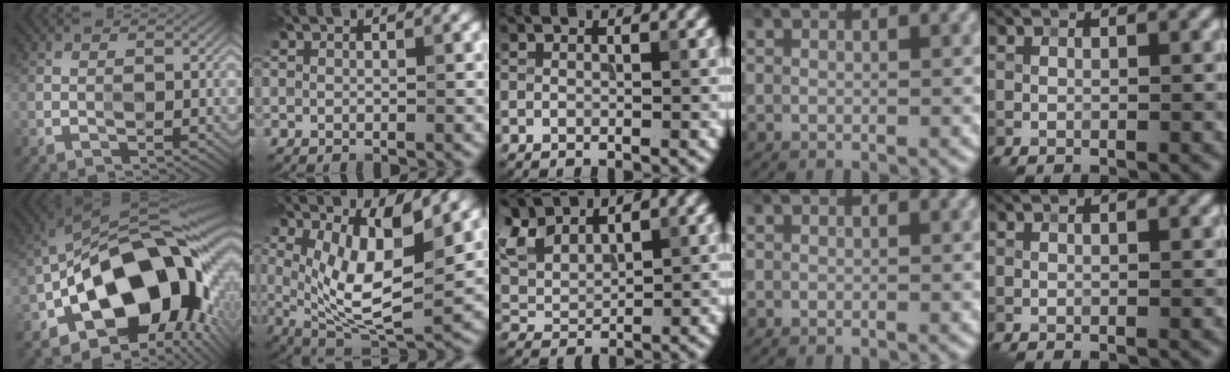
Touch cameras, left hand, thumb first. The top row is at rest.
{"thumb": {"total": 18.3, "force": [-5.6, 10.8, 13.6], "torque": [-0.191, 0.004, -0.093]}, "index": {"total": 7.4, "force": [2.1, 2.2, 6.7], "torque": [-0.129, -0.017, 0.043]}, "middle": {"total": 5.7, "force": [4.5, 2.4, 2.6], "torque": [-0.076, 0.022, 0.085]}}